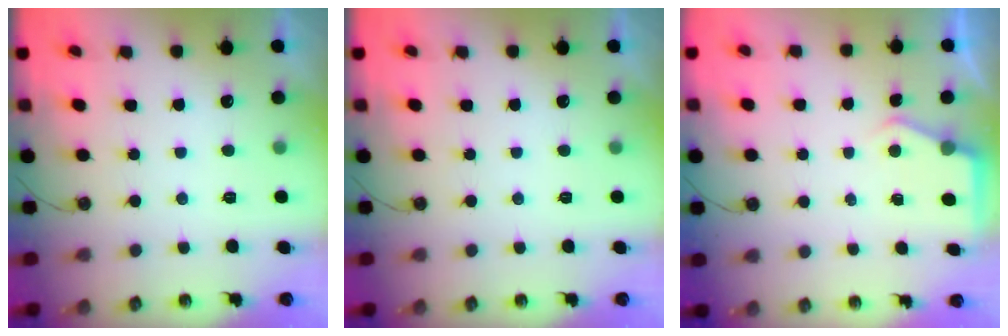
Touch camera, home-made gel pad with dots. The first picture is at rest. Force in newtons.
{"total": 0.0}
{"total": 4.3, "press": 4.2, "slide": 0.5}